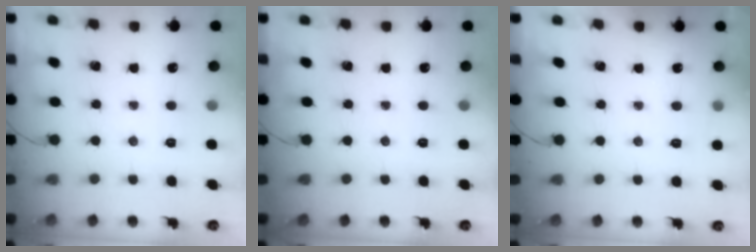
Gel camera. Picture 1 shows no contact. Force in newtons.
{"total": 0.0}
{"total": 4.0, "press": 3.8, "slide": 1.1}